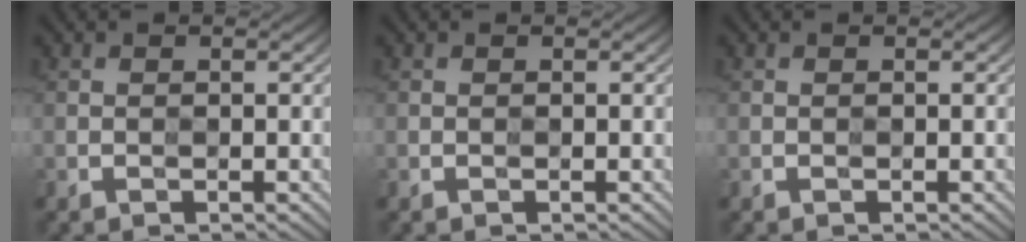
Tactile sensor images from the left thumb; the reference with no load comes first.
{"total": 0.0}
{"total": 0.0}